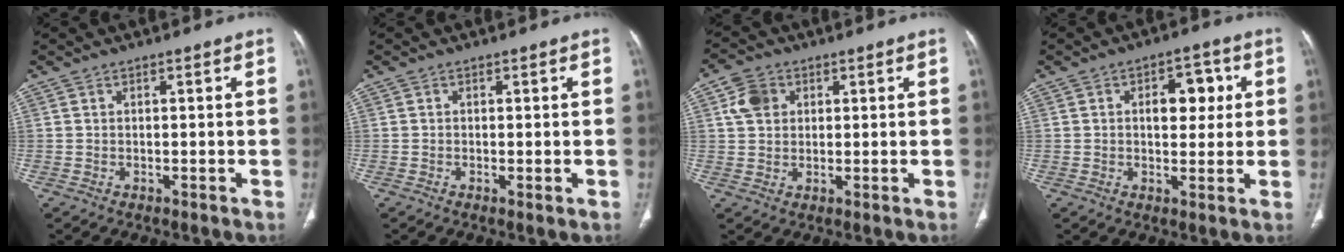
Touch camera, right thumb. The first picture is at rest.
{"total": 0.5, "force": [-0.1, 0.0, 0.5], "torque": [-0.017, -0.005, -0.002]}
{"total": 5.3, "force": [1.7, 4.2, 2.8], "torque": [-0.042, 0.003, 0.031]}
{"total": 7.1, "force": [1.5, 4.3, 5.5], "torque": [-0.046, 0.006, 0.022]}